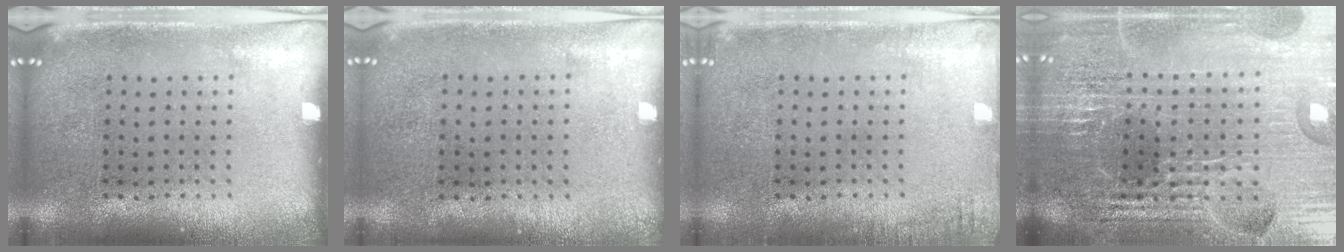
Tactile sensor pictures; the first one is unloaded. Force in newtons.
{"total": 0.0}
{"total": 1.3, "press": 1.3, "slide": 0.1}
{"total": 5.9, "press": 5.3, "slide": 2.6}